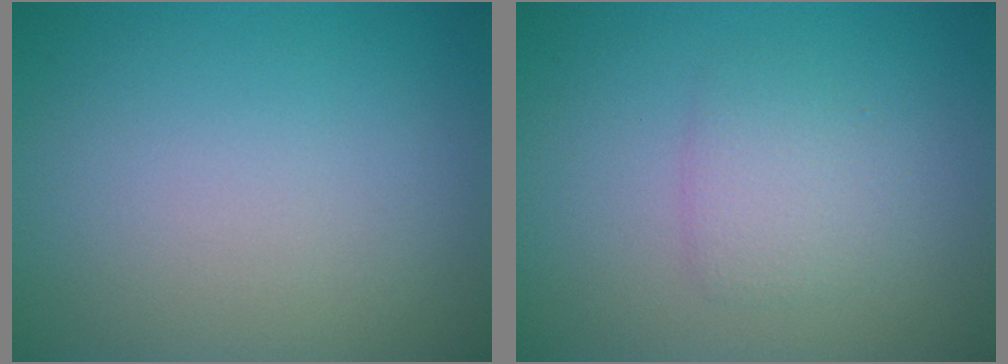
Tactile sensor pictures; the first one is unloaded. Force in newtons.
{"total": 2.0, "press": 2.0, "slide": 0.1}